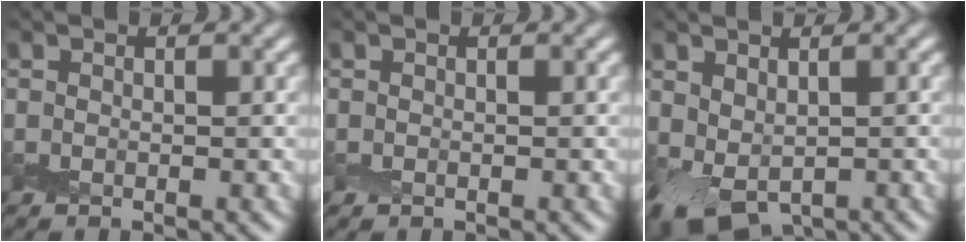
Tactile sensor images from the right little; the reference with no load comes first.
{"total": 0.0}
{"total": 4.4, "force": [-0.9, 2.9, 3.2], "torque": [-0.061, -0.016, -0.003]}